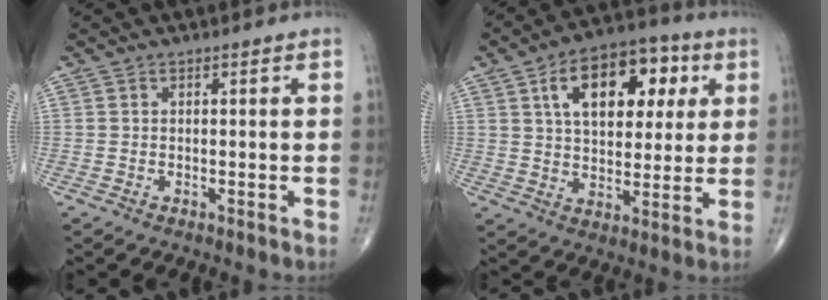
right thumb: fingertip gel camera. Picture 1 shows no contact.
{"total": 16.7, "force": [5.8, 9.7, 12.3], "torque": [-0.147, 0.000, 0.088]}